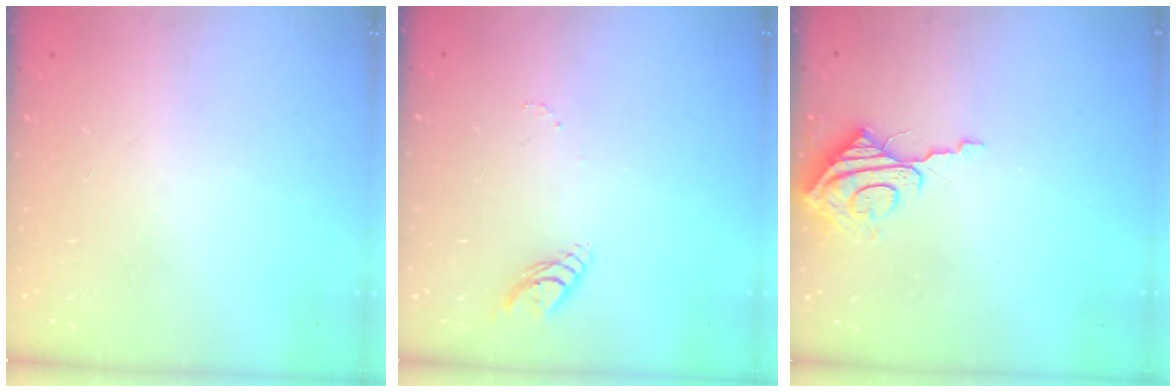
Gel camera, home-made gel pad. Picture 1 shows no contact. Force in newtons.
{"total": 4.6, "press": 4.5, "slide": 0.5}
{"total": 9.1, "press": 9.1, "slide": 0.6}